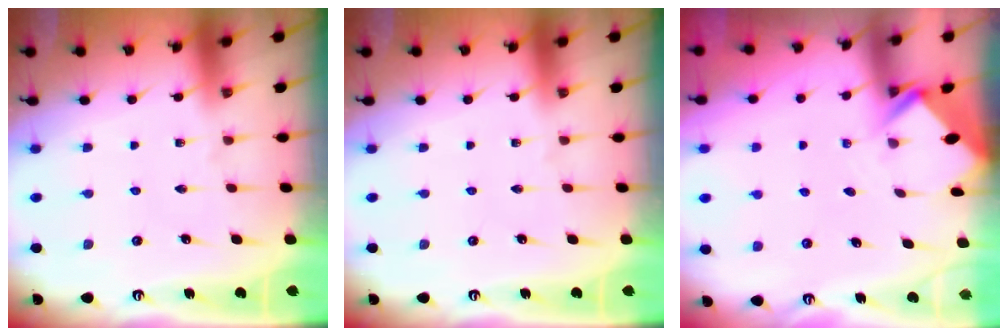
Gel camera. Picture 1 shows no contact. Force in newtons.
{"total": 0.0}
{"total": 2.5, "press": 2.5, "slide": 0.2}